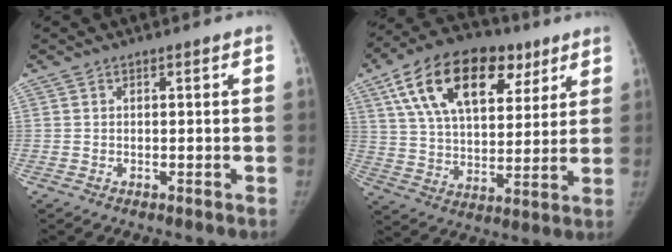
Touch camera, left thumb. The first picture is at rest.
{"total": 23.2, "force": [11.2, 13.1, 15.5], "torque": [-0.243, -0.004, 0.188]}